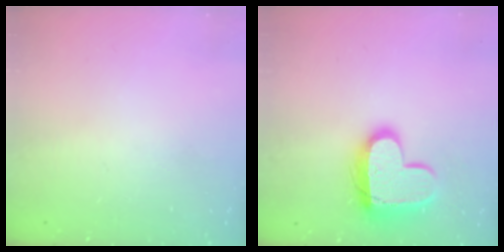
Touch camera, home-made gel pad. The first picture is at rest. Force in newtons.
{"total": 15.3, "press": 15.2, "slide": 1.2}